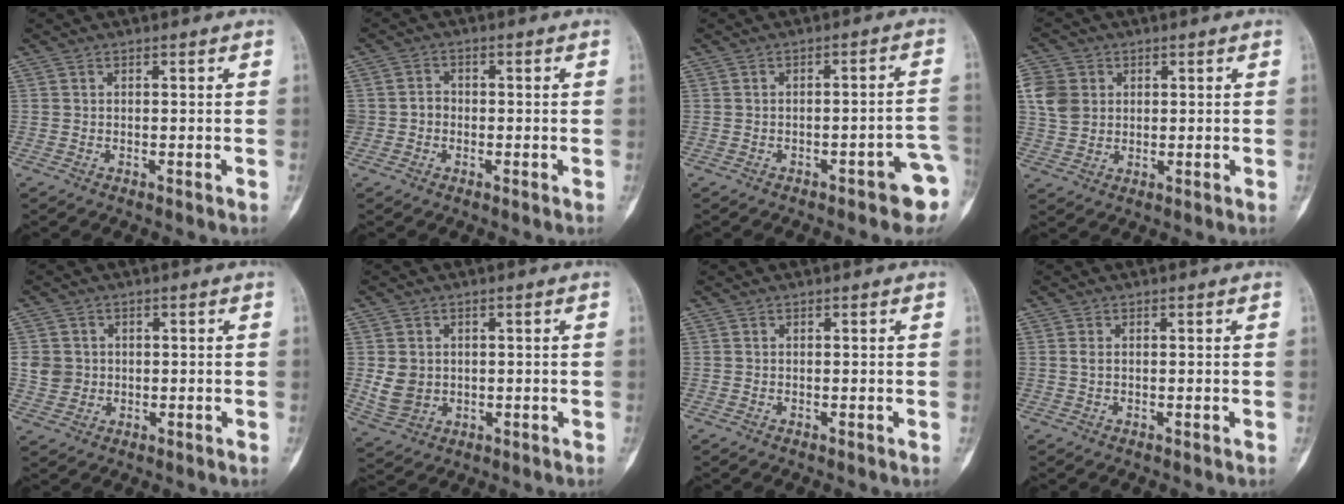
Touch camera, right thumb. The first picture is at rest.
{"total": 2.4, "force": [-0.6, 2.2, 0.7], "torque": [0.005, 0.010, -0.017]}
{"total": 7.4, "force": [-3.5, 2.2, 6.2], "torque": [-0.055, 0.027, -0.040]}
{"total": 7.0, "force": [1.7, 5.9, 3.4], "torque": [-0.056, 0.000, 0.032]}
{"total": 4.5, "force": [0.3, 4.2, 1.5], "torque": [-0.005, 0.003, 0.009]}
{"total": 5.6, "force": [0.3, 4.8, 2.9], "torque": [-0.039, -0.003, 0.018]}
{"total": 0.0}
{"total": 0.7, "force": [0.1, 0.4, 0.6], "torque": [-0.015, -0.001, 0.001]}